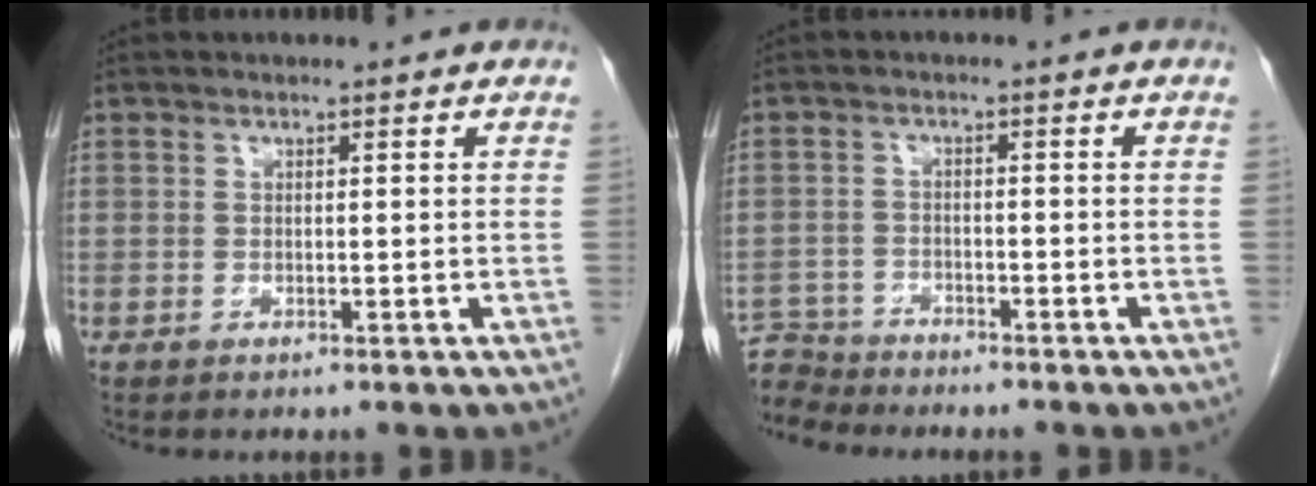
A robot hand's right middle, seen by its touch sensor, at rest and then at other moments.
{"total": 5.7, "force": [-5.6, 1.0, -0.7], "torque": [0.019, 0.000, -0.109]}